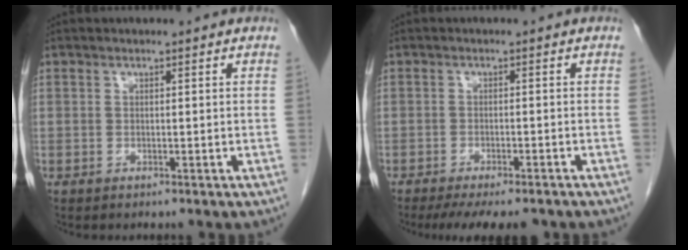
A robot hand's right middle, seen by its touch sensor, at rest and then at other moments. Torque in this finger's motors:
{"motor_torque": [0.58, -0.47, 0.13, 0.05]}